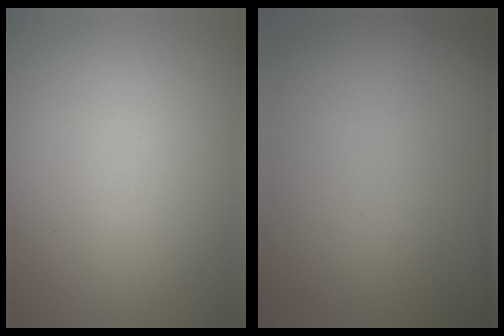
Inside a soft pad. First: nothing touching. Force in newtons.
{"total": 0.0}